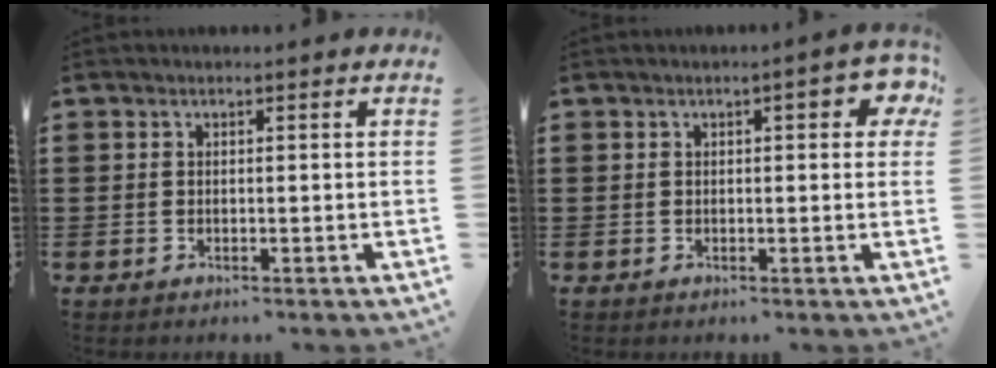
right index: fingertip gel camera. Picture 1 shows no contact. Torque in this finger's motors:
{"motor_torque": [0.78, 0.21, 0.26, 0.02]}